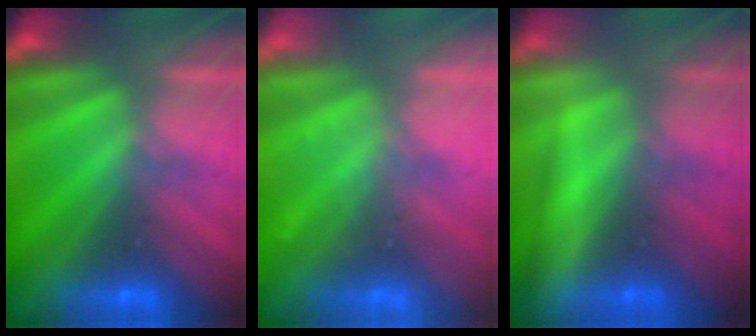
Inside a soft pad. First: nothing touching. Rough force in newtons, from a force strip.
{"total": 2.3}
{"total": 2.3}